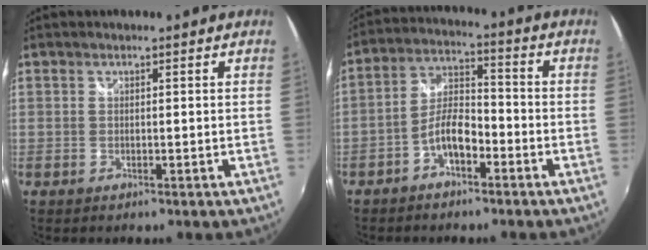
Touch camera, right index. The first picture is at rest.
{"total": 6.8, "force": [-3.8, 2.9, 4.9], "torque": [-0.102, 0.019, -0.068]}